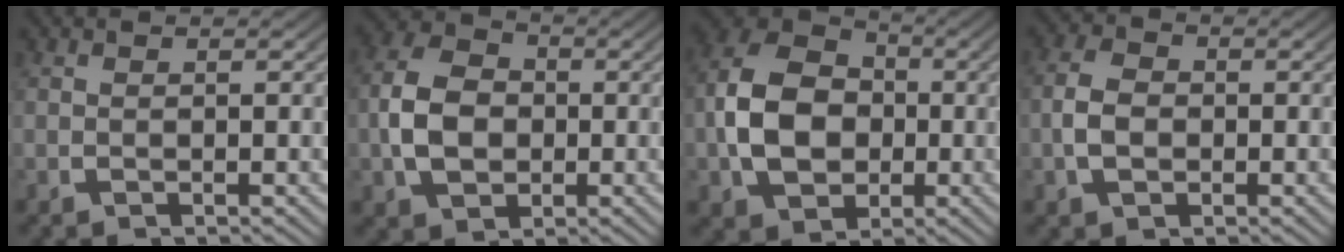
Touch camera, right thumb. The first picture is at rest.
{"total": 8.0, "force": [-0.3, 6.0, 5.3], "torque": [-0.109, -0.018, 0.002]}
{"total": 12.3, "force": [-0.4, 9.5, 7.8], "torque": [-0.167, -0.029, 0.004]}
{"total": 3.5, "force": [-0.4, 2.5, 2.4], "torque": [-0.051, -0.007, -0.005]}